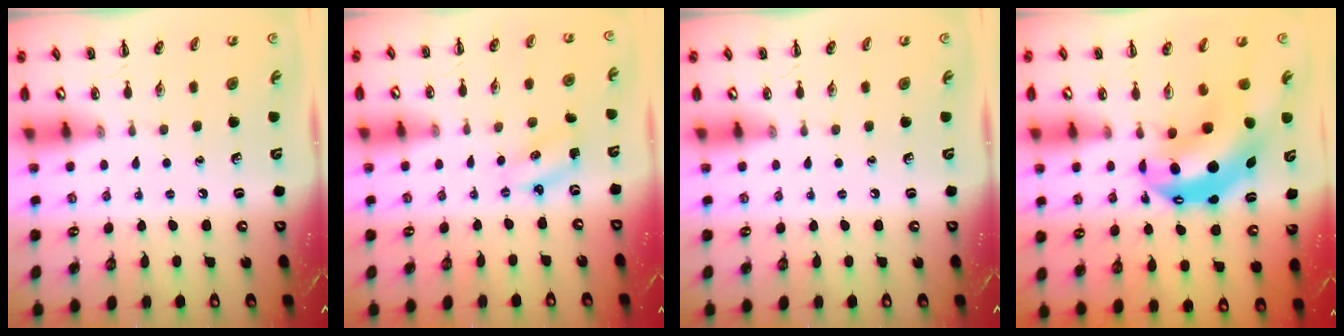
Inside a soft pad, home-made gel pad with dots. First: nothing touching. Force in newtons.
{"total": 2.2, "press": 2.1, "slide": 0.6}
{"total": 0.0}
{"total": 10.3, "press": 10.0, "slide": 2.6}